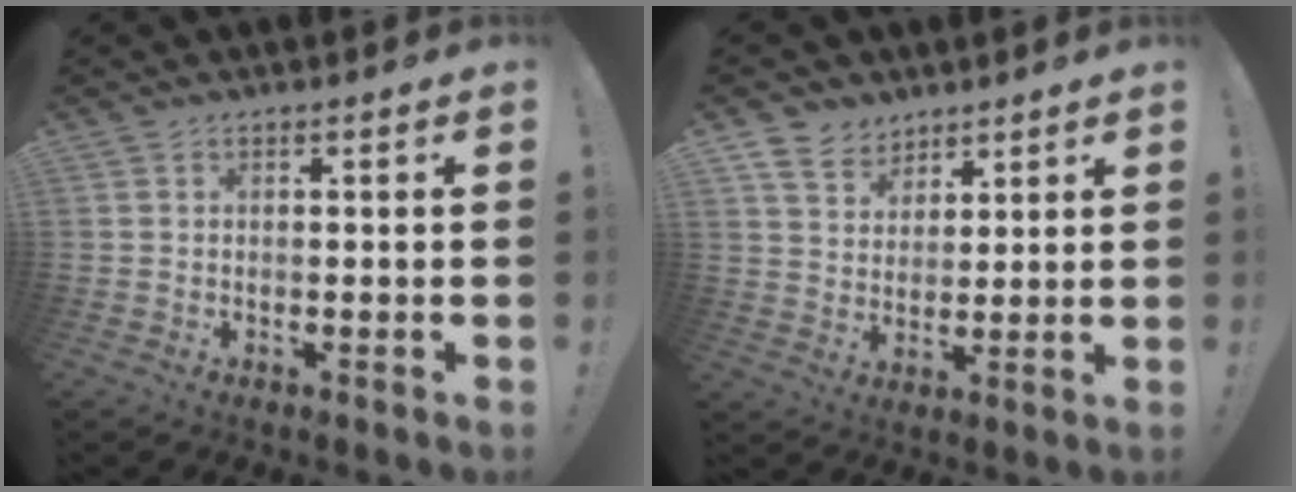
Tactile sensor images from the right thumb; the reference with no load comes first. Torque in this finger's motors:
{"motor_torque": [0.00, 0.00, 0.07, 0.05, 0.00]}